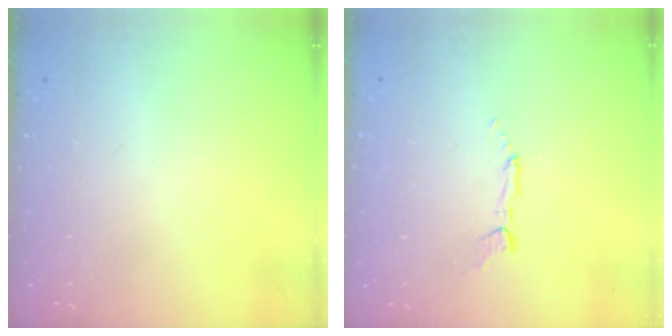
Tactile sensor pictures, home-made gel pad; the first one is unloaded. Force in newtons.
{"total": 3.3, "press": 3.2, "slide": 0.2}